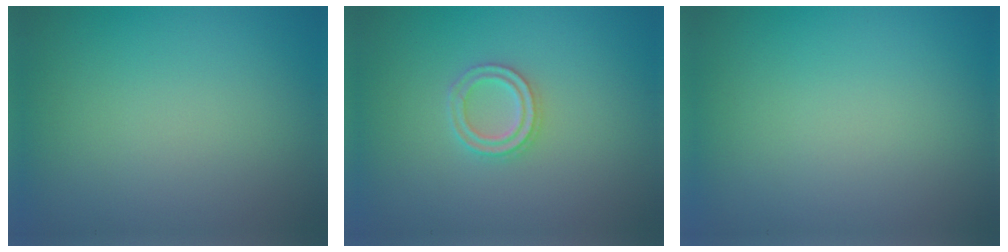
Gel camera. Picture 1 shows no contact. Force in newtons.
{"total": 2.2, "press": 2.2, "slide": 0.5}
{"total": 0.0}